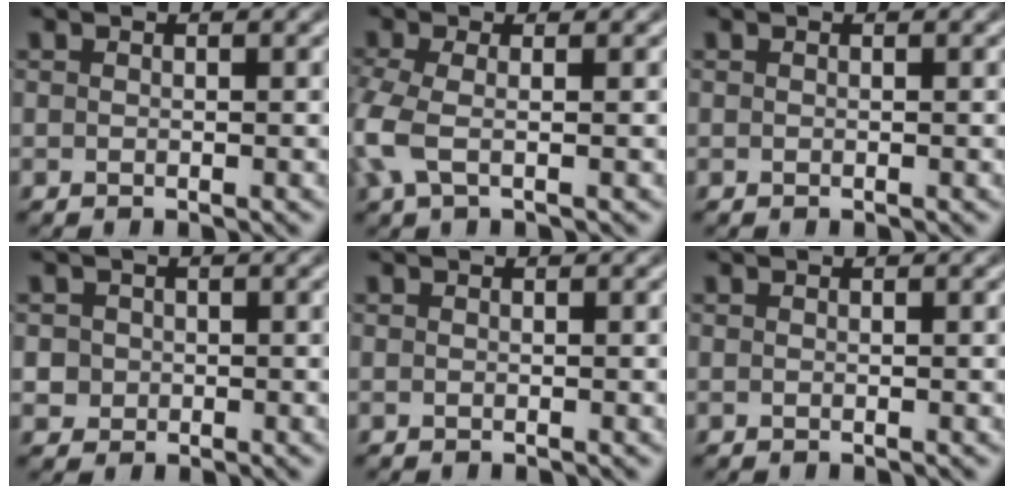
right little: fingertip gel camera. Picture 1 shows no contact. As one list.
[{"total": 3.4, "force": [-0.5, 1.9, 2.7], "torque": [-0.093, -0.021, 0.000]}, {"total": 0.0}, {"total": 3.3, "force": [-0.3, 3.2, 0.9], "torque": [-0.029, -0.012, -0.003]}, {"total": 0.0}, {"total": 0.0}]